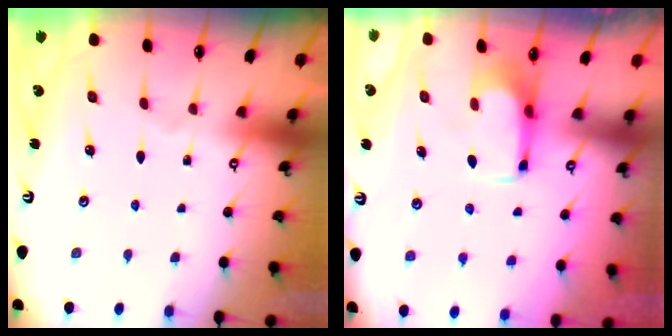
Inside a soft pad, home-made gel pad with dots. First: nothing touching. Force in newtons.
{"total": 2.1, "press": 2.1, "slide": 0.4}